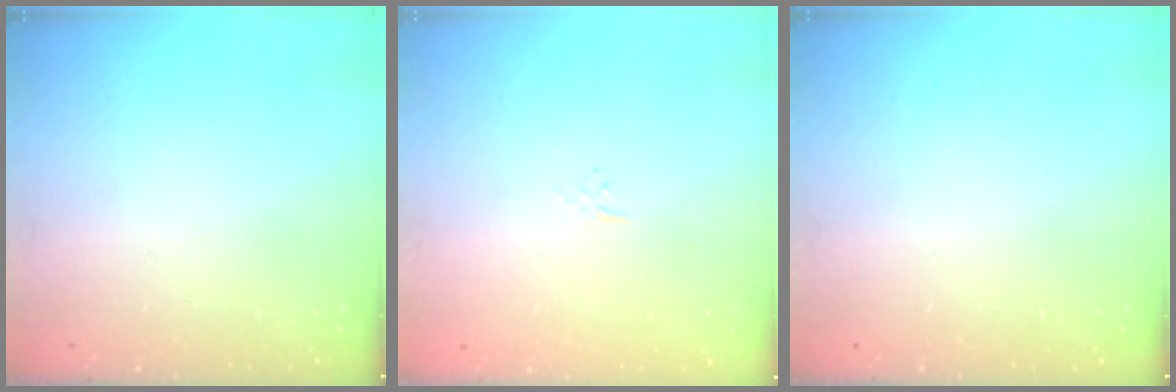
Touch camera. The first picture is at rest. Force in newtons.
{"total": 2.6, "press": 2.6, "slide": 0.3}
{"total": 0.0}